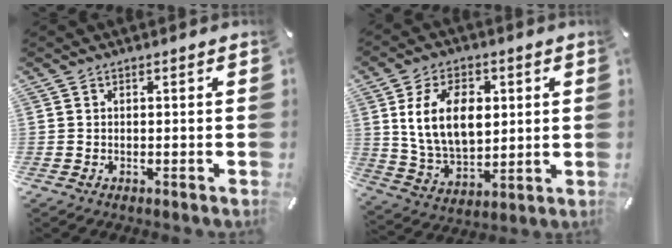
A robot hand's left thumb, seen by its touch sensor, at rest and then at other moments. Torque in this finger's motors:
{"motor_torque": [0.39, 0.89, 1.52, -1.28, 0.42]}